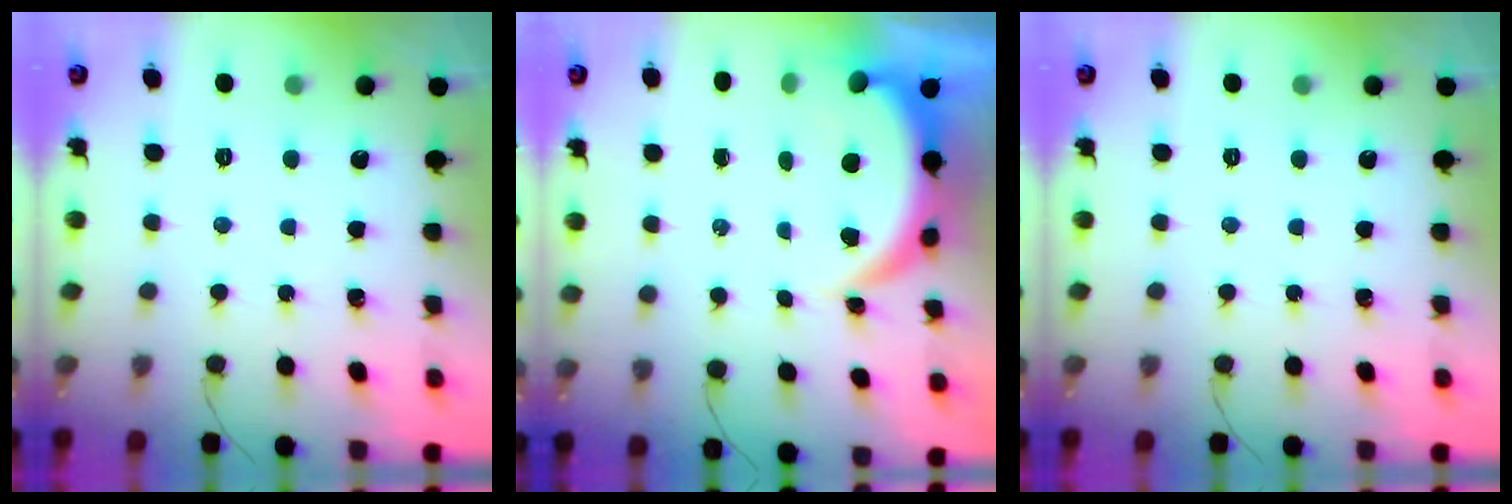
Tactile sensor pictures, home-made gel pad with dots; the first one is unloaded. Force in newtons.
{"total": 6.4, "press": 6.3, "slide": 0.8}
{"total": 0.0}